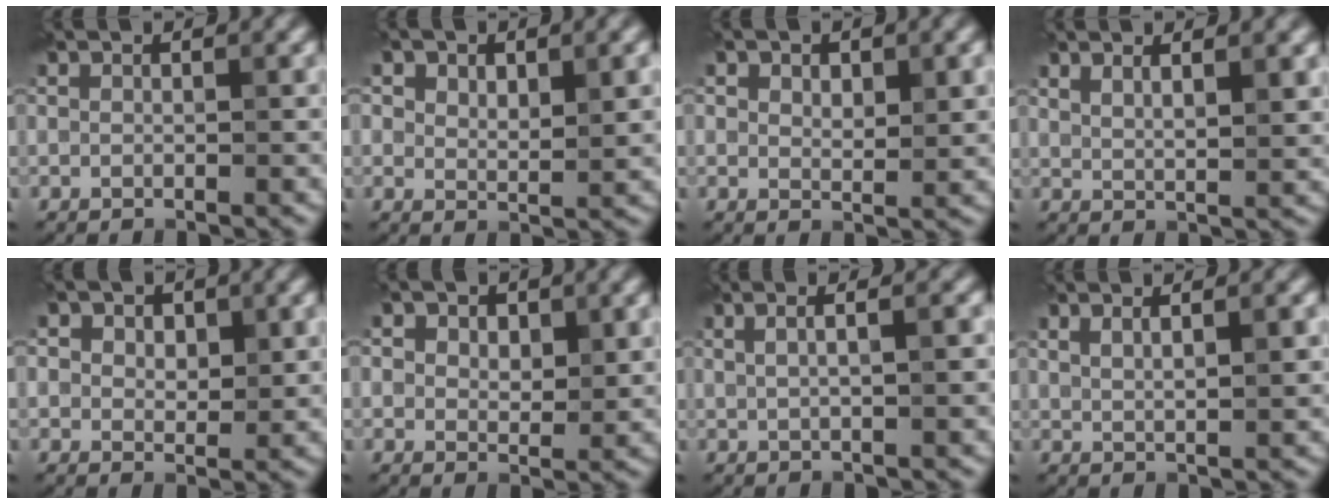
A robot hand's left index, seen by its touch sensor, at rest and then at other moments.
{"total": 4.7, "force": [1.8, 2.5, 3.5], "torque": [-0.056, -0.004, 0.029]}
{"total": 3.3, "force": [1.3, 1.8, 2.5], "torque": [-0.034, -0.004, 0.022]}
{"total": 3.2, "force": [1.9, 0.9, 2.4], "torque": [-0.026, -0.003, 0.031]}
{"total": 5.3, "force": [2.2, 3.5, 3.2], "torque": [-0.039, 0.016, 0.007]}
{"total": 4.8, "force": [2.0, 3.1, 3.0], "torque": [-0.034, 0.008, 0.012]}
{"total": 5.8, "force": [1.8, 2.7, 4.8], "torque": [-0.035, 0.032, -0.005]}
{"total": 3.7, "force": [1.3, 1.1, 3.3], "torque": [-0.049, 0.004, 0.022]}